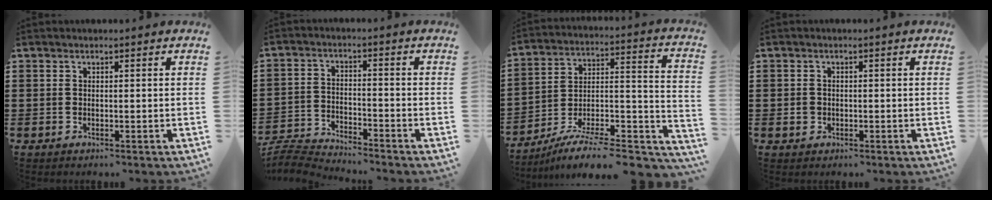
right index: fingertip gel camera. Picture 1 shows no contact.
{"total": 4.7, "force": [-4.7, 0.3, 0.3], "torque": [-0.027, -0.001, -0.103]}
{"total": 8.8, "force": [-7.3, 1.4, 4.7], "torque": [-0.064, 0.009, -0.142]}
{"total": 1.3, "force": [-0.3, 1.2, 0.6], "torque": [-0.013, 0.005, -0.008]}